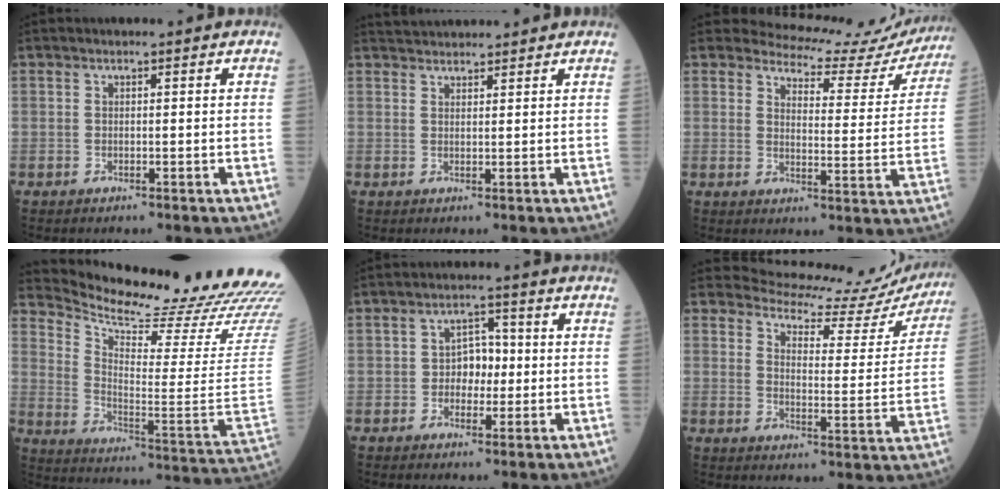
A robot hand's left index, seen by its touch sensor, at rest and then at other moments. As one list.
[{"total": 4.6, "force": [4.5, 0.4, 0.8], "torque": [-0.015, 0.033, 0.072]}, {"total": 13.9, "force": [13.5, 3.3, 0.6], "torque": [0.012, -0.057, 0.135]}, {"total": 27.1, "force": [24.9, 0.5, 10.8], "torque": [-0.183, -0.124, 0.333]}, {"total": 4.2, "force": [-0.6, 2.8, 3.0], "torque": [-0.044, 0.011, -0.014]}, {"total": 15.5, "force": [15.0, 3.6, 1.4], "torque": [-0.003, -0.058, 0.155]}]